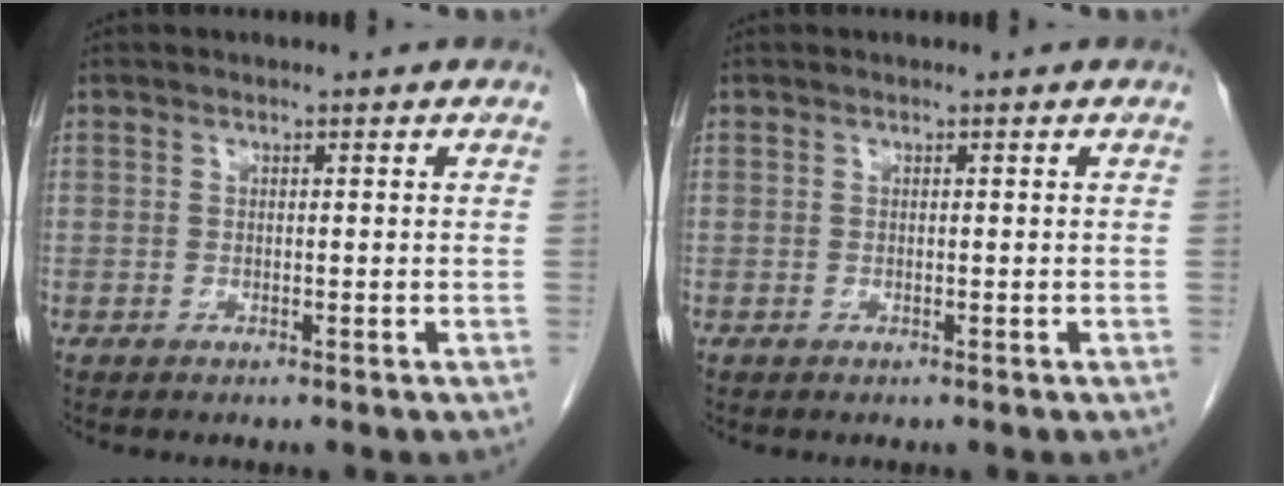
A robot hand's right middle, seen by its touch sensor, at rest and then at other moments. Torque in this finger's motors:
{"motor_torque": [0.00, 0.00, 0.00, -0.01]}